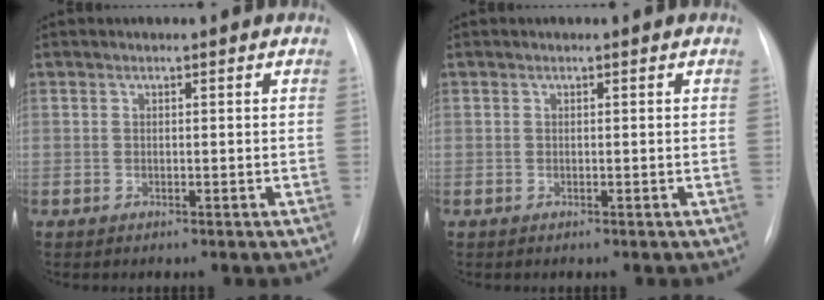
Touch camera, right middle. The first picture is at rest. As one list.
[{"total": 0.0}]